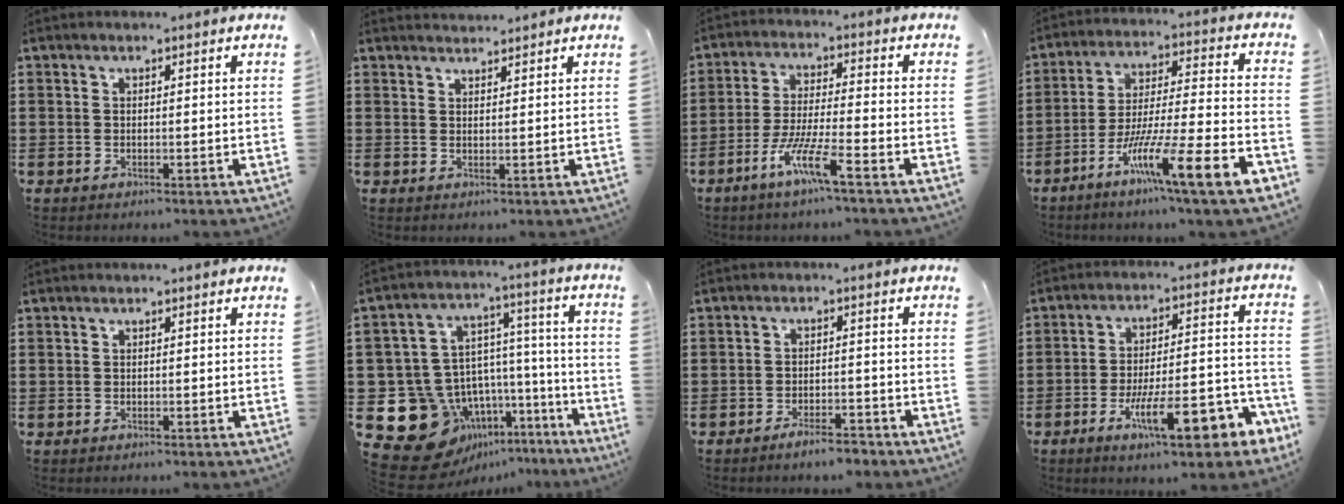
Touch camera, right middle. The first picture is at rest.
{"total": 1.8, "force": [1.8, 0.2, 0.0], "torque": [-0.004, 0.004, 0.034]}
{"total": 7.5, "force": [-4.8, 0.5, 5.7], "torque": [-0.117, -0.008, -0.092]}
{"total": 12.9, "force": [-7.7, 0.4, 10.3], "torque": [-0.181, -0.006, -0.145]}
{"total": 0.0}
{"total": 15.3, "force": [-10.1, 10.5, 4.6], "torque": [-0.133, 0.011, -0.157]}
{"total": 3.5, "force": [-3.1, 0.4, 1.4], "torque": [-0.023, 0.006, -0.060]}
{"total": 12.0, "force": [-7.1, 2.8, 9.3], "torque": [-0.130, 0.010, -0.128]}